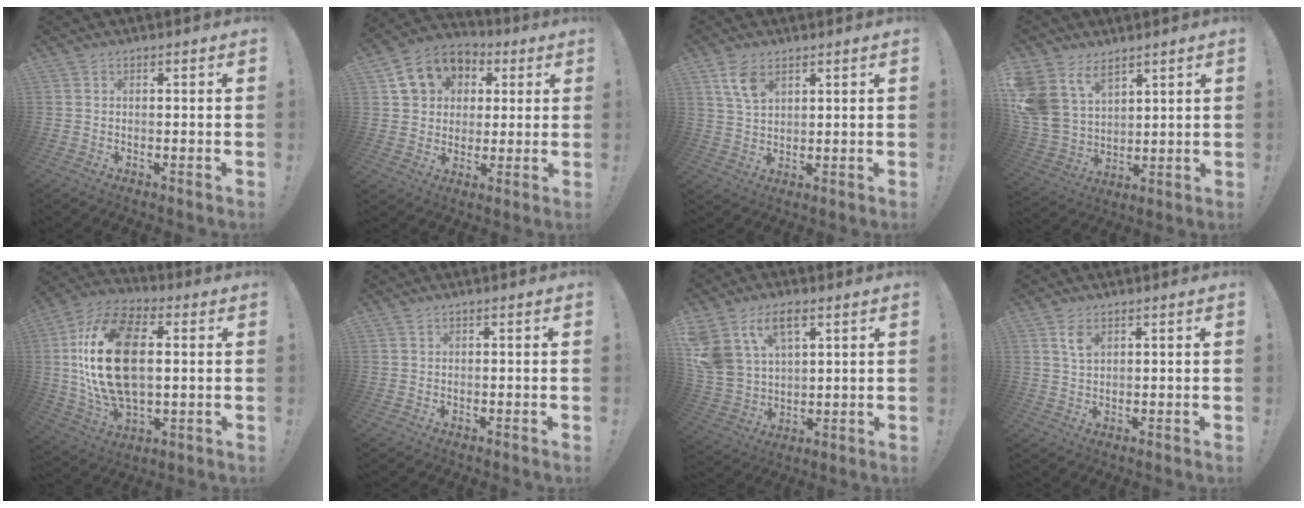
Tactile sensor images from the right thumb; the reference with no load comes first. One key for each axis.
{"total": 12.6, "fx": 5.1, "fy": 10.4, "fz": 5.0, "tx": -0.078, "ty": -0.015, "tz": 0.103}
{"total": 7.0, "fx": 4.0, "fy": 3.6, "fz": 4.5, "tx": -0.087, "ty": -0.011, "tz": 0.077}
{"total": 12.6, "fx": 7.8, "fy": 8.3, "fz": 5.5, "tx": -0.144, "ty": -0.052, "tz": 0.155}
{"total": 24.0, "fx": 2.5, "fy": 14.0, "fz": 19.4, "tx": -0.369, "ty": 0.002, "tz": 0.043}
{"total": 0.5, "fx": 0.4, "fy": 0.2, "fz": 0.2, "tx": -0.009, "ty": 0.002, "tz": 0.009}
{"total": 13.9, "fx": 7.4, "fy": 8.7, "fz": 7.9, "tx": -0.171, "ty": -0.035, "tz": 0.140}
{"total": 4.1, "fx": 2.3, "fy": 1.9, "fz": 2.9, "tx": -0.045, "ty": -0.009, "tz": 0.038}